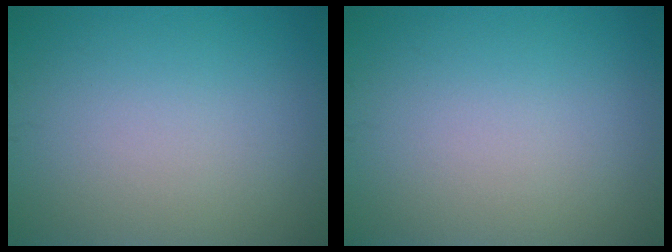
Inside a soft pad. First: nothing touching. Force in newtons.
{"total": 0.0}